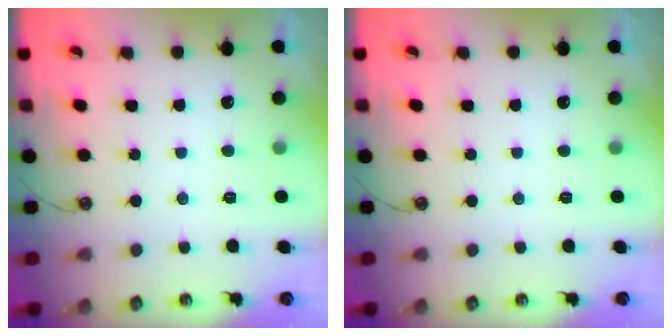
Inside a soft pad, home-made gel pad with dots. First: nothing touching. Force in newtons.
{"total": 0.0}